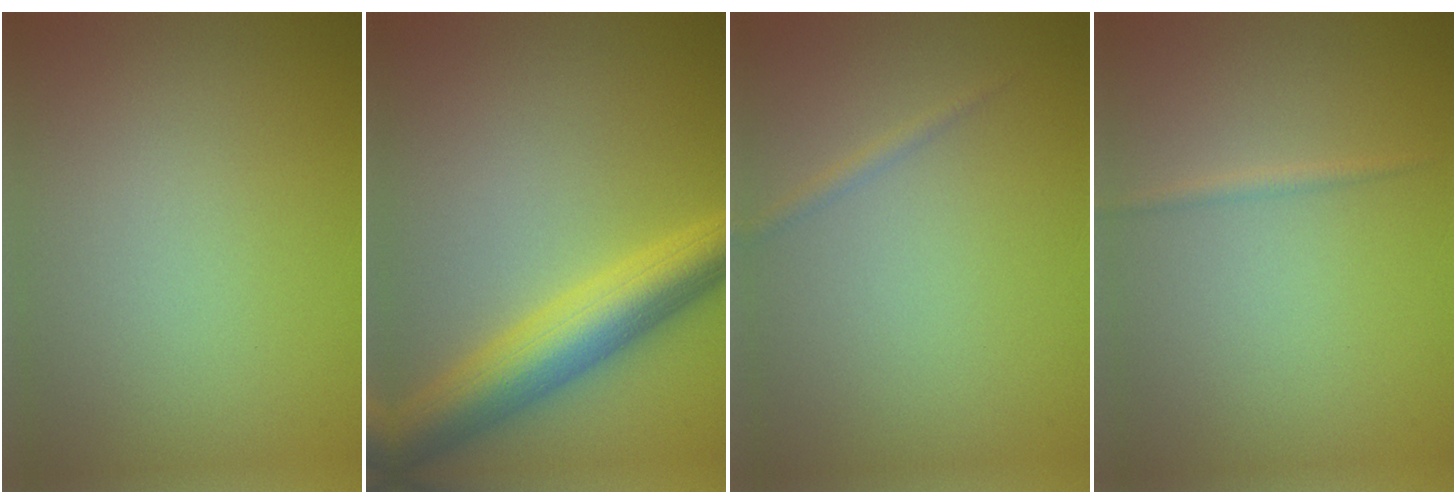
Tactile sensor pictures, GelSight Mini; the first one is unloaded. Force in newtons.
{"total": 7.0, "press": 7.0, "slide": 0.2}
{"total": 0.8, "press": 0.8, "slide": 0.1}
{"total": 0.7, "press": 0.7, "slide": 0.0}